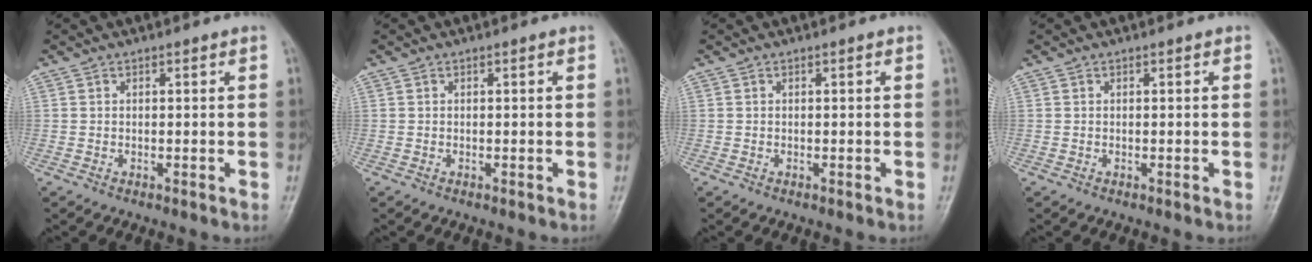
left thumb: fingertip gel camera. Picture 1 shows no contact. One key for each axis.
{"total": 0.0}
{"total": 0.0}
{"total": 0.0}